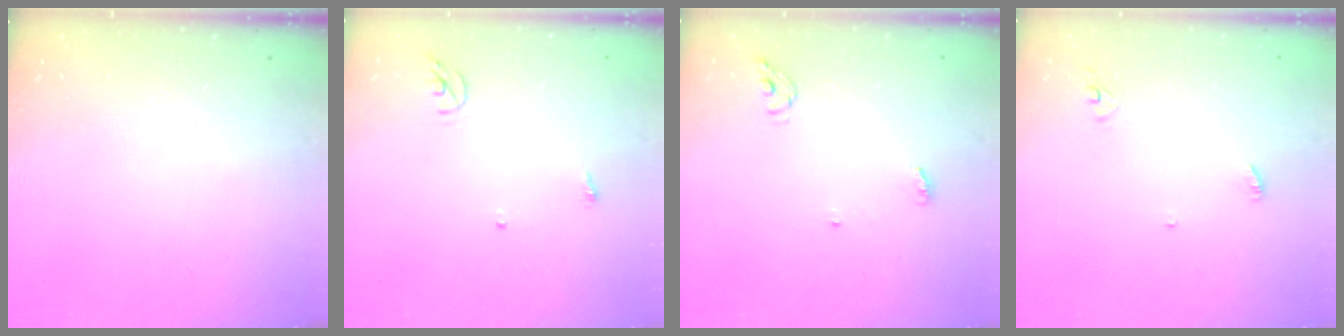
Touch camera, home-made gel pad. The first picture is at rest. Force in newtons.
{"total": 3.8, "press": 3.8, "slide": 0.3}
{"total": 4.4, "press": 4.4, "slide": 0.3}
{"total": 3.1, "press": 3.1, "slide": 0.2}